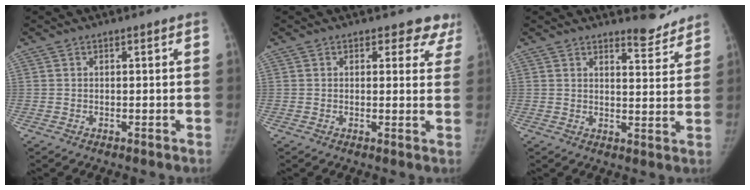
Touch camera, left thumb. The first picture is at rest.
{"total": 5.8, "force": [4.8, 3.1, 0.7], "torque": [0.046, -0.020, 0.031]}
{"total": 5.3, "force": [5.1, 1.1, 1.1], "torque": [0.002, -0.052, 0.070]}